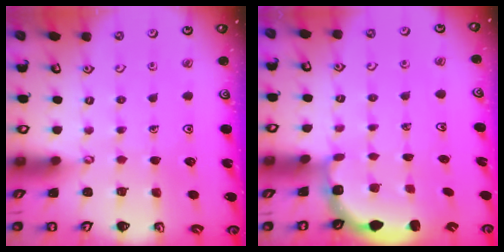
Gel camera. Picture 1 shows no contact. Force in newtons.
{"total": 3.0, "press": 2.3, "slide": 1.8}